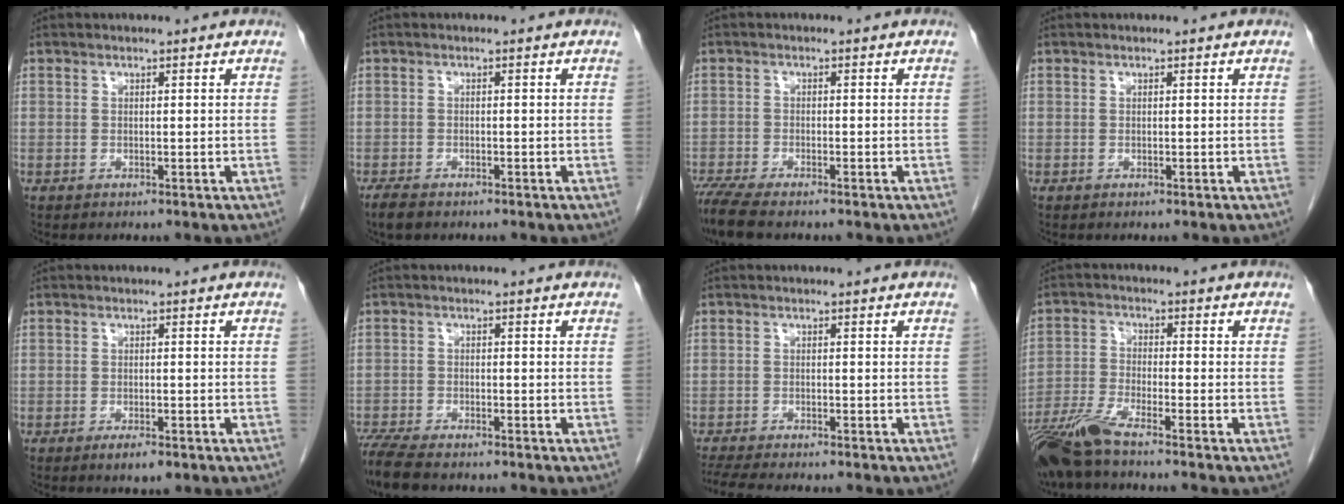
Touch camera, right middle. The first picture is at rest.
{"total": 2.6, "force": [-2.0, 0.9, 1.4], "torque": [-0.028, -0.005, -0.031]}
{"total": 5.8, "force": [-4.8, 0.8, 3.2], "torque": [-0.059, -0.016, -0.085]}
{"total": 0.0}
{"total": 2.4, "force": [-1.5, 0.7, 1.8], "torque": [-0.031, -0.002, -0.021]}
{"total": 7.3, "force": [-6.2, 1.6, 3.6], "torque": [-0.065, -0.017, -0.108]}
{"total": 7.6, "force": [-6.7, 0.7, 3.6], "torque": [-0.053, -0.011, -0.105]}
{"total": 7.6, "force": [-6.2, -0.5, 4.3], "torque": [-0.085, -0.029, -0.123]}